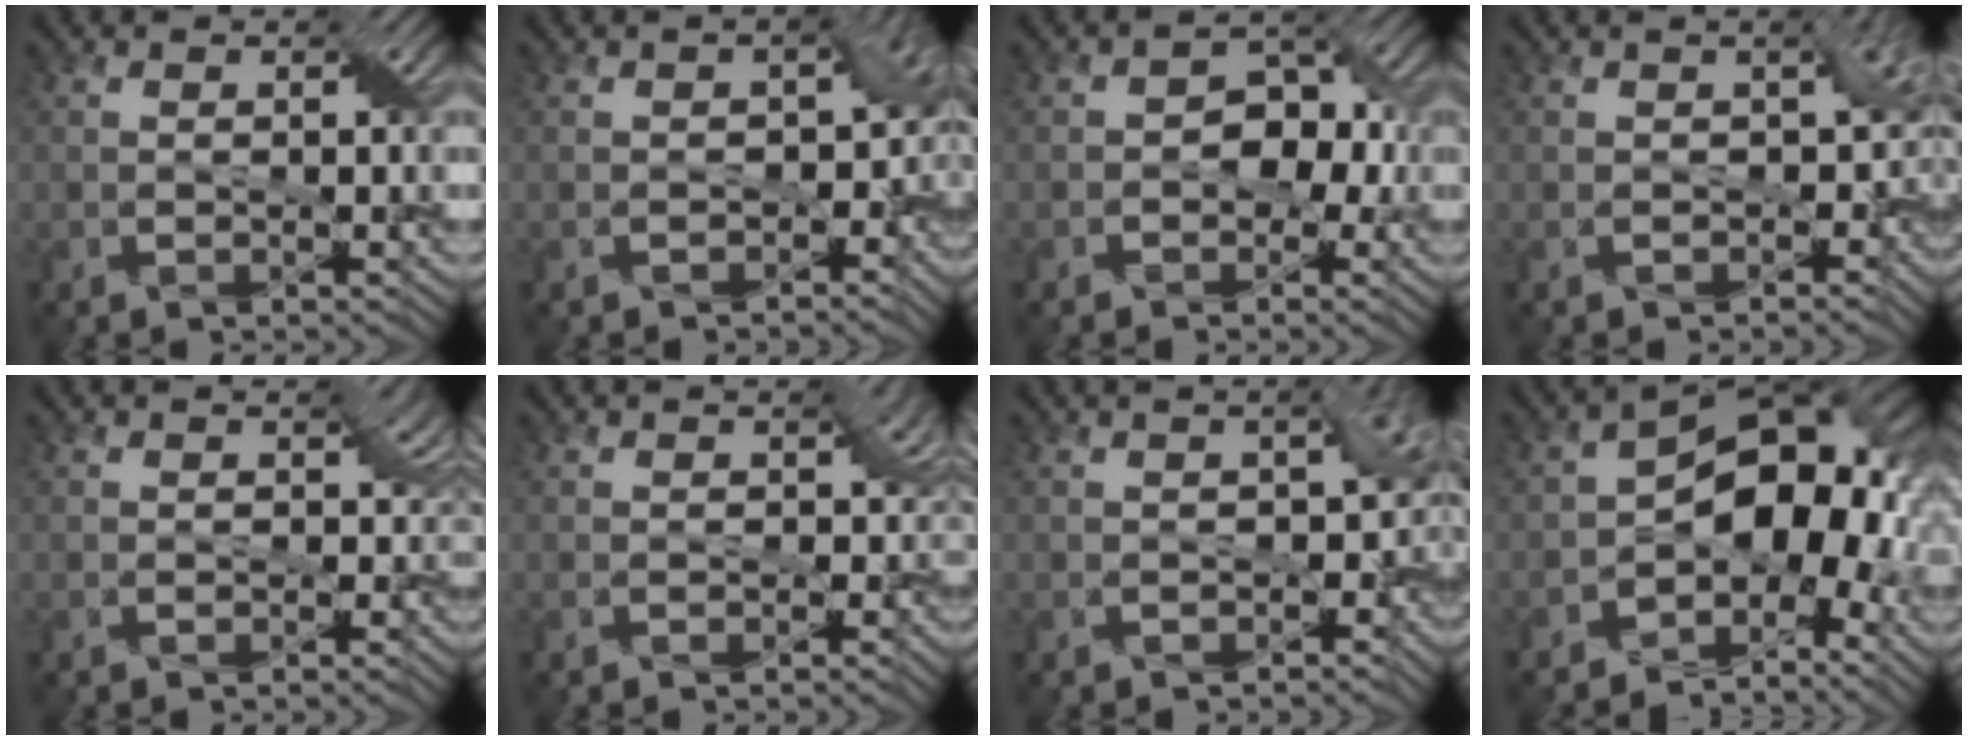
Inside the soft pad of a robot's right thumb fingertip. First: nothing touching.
{"total": 7.5, "force": [-1.4, 5.5, 5.0], "torque": [-0.027, -0.021, -0.007]}
{"total": 4.0, "force": [-0.8, 2.9, 2.6], "torque": [-0.010, 0.013, -0.025]}
{"total": 6.5, "force": [-0.6, 4.4, 4.7], "torque": [-0.042, -0.024, -0.001]}
{"total": 2.4, "force": [-0.4, 1.9, 1.4], "torque": [-0.011, 0.000, -0.012]}
{"total": 3.8, "force": [-0.9, 2.9, 2.2], "torque": [-0.007, 0.003, -0.016]}
{"total": 7.3, "force": [-0.8, 4.9, 5.3], "torque": [-0.043, -0.027, 0.001]}
{"total": 12.0, "force": [-2.9, 7.6, 8.8], "torque": [-0.106, -0.003, -0.059]}